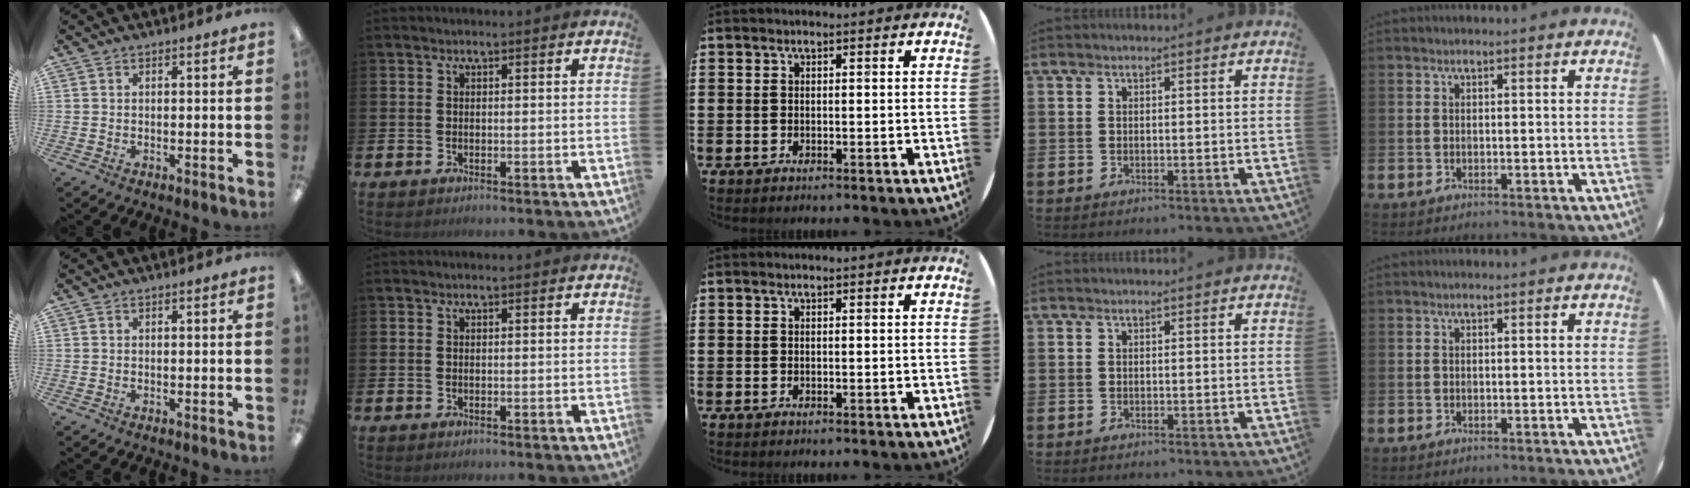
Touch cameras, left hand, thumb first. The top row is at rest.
{}